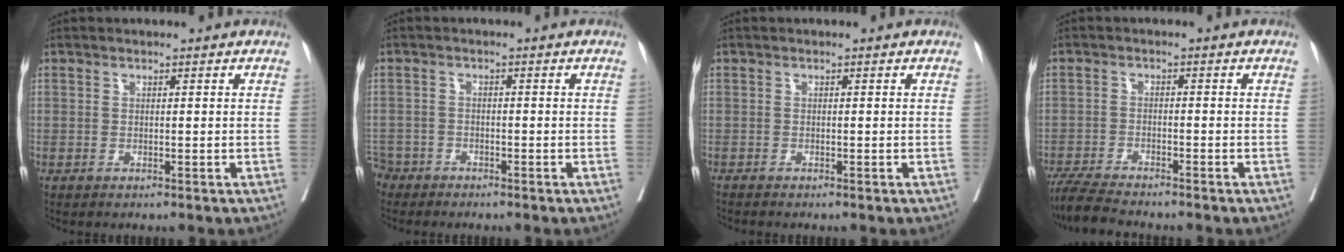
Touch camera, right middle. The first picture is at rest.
{"total": 4.3, "force": [-3.8, 1.9, -0.4], "torque": [0.006, -0.003, -0.078]}
{"total": 1.1, "force": [-1.0, -0.2, 0.3], "torque": [-0.007, -0.001, -0.020]}
{"total": 6.8, "force": [-6.2, 0.1, 2.7], "torque": [-0.045, -0.023, -0.110]}